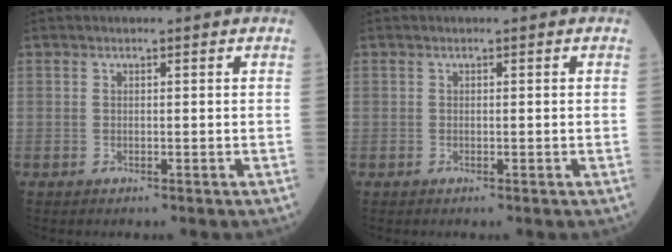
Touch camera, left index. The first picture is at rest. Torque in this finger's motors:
{"motor_torque": [0.14, 0.04, 0.02, -0.01]}